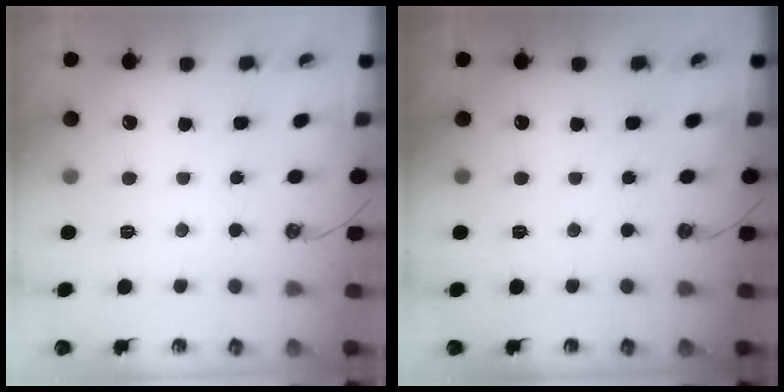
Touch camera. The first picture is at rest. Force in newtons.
{"total": 0.0}